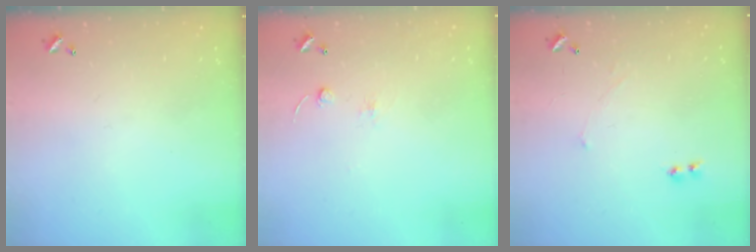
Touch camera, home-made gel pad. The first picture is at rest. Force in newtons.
{"total": 2.5, "press": 2.4, "slide": 0.8}
{"total": 2.4, "press": 2.3, "slide": 0.5}